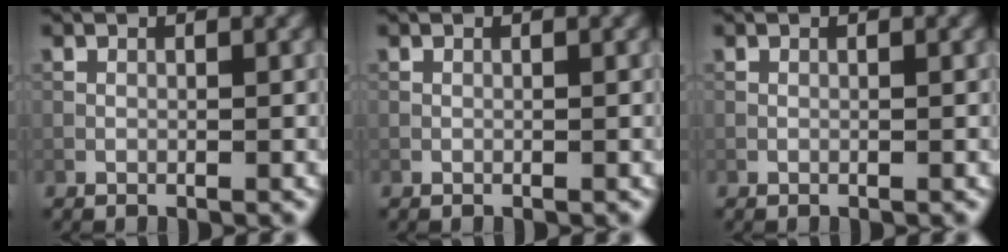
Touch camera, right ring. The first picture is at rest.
{"total": 0.0}
{"total": 0.0}